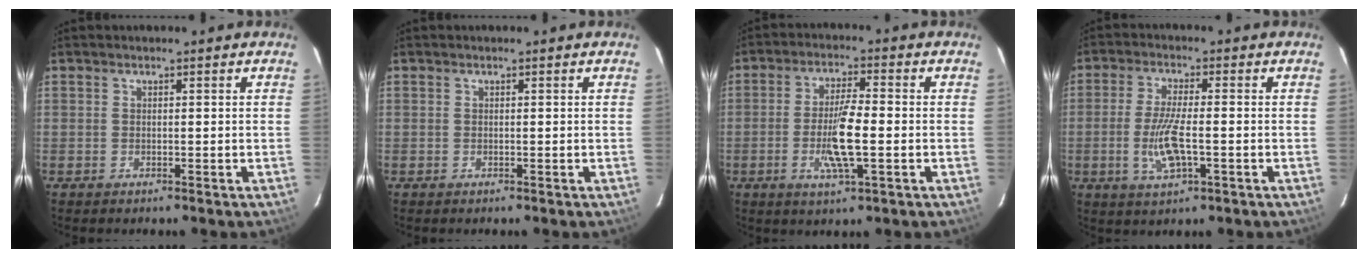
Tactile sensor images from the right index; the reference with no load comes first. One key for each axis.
{"total": 0.0}
{"total": 8.7, "fx": -2.0, "fy": 1.5, "fz": 8.3, "tx": -0.159, "ty": -0.005, "tz": -0.039}
{"total": 8.2, "fx": -2.1, "fy": 2.2, "fz": 7.6, "tx": -0.154, "ty": -0.011, "tz": -0.038}